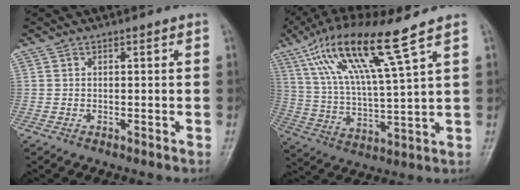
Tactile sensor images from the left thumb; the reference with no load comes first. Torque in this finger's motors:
{"motor_torque": [0.24, 0.42, 1.31, -1.46, 0.62]}